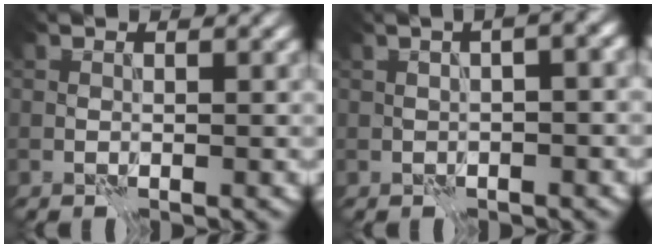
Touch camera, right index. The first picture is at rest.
{"total": 5.6, "force": [1.2, 2.4, 4.9], "torque": [-0.047, 0.029, 0.002]}